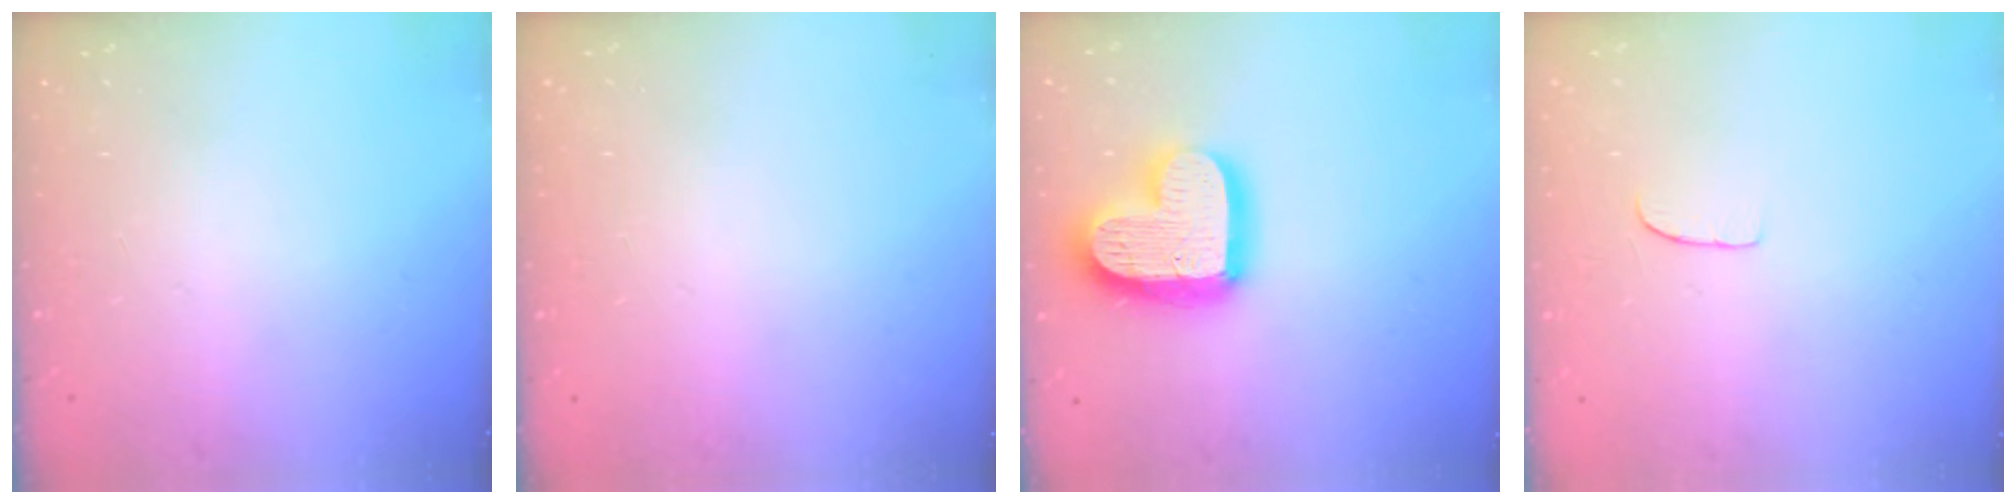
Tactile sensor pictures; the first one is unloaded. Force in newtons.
{"total": 0.0}
{"total": 18.6, "press": 18.6, "slide": 1.3}
{"total": 5.4, "press": 5.4, "slide": 0.4}